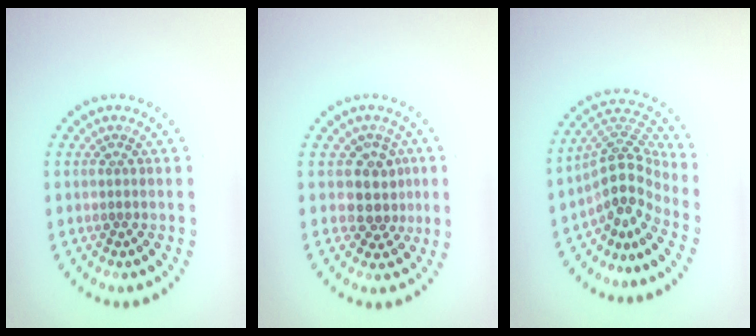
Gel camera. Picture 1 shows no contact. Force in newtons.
{"total": 2.9, "press": 2.4, "slide": 1.7}
{"total": 4.6, "press": 3.2, "slide": 3.3}